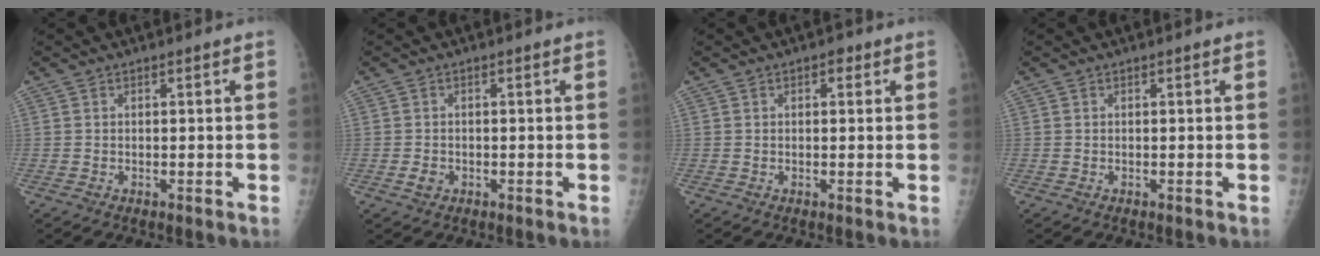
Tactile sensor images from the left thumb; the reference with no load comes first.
{"total": 2.3, "force": [-0.7, 1.7, 1.4], "torque": [-0.024, 0.000, -0.009]}
{"total": 1.7, "force": [0.8, 1.1, 1.1], "torque": [-0.005, 0.000, 0.008]}
{"total": 0.0}